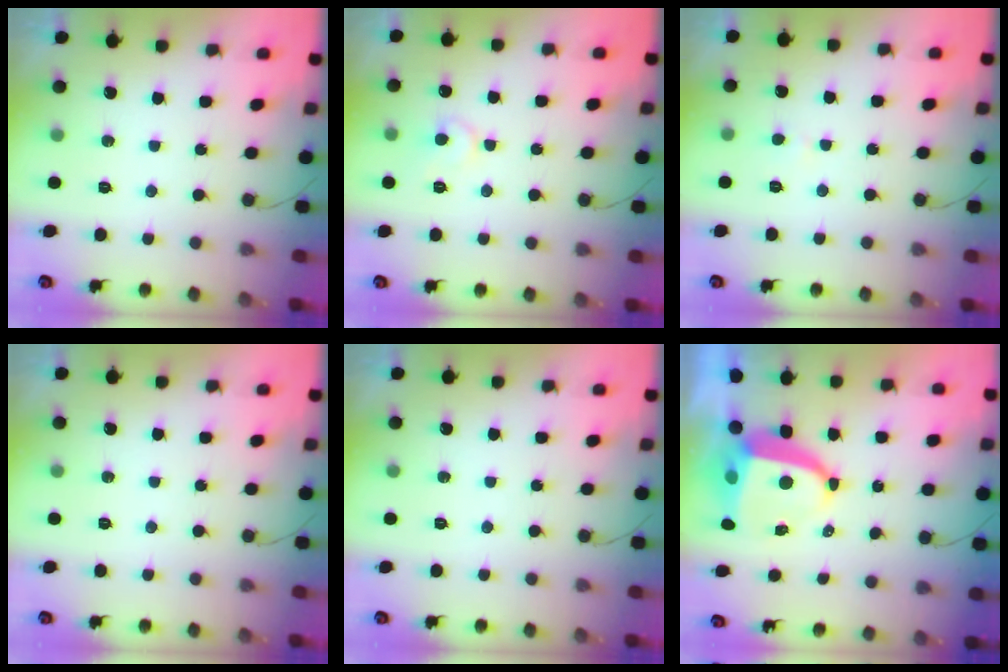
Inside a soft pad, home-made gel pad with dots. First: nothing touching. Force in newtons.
{"total": 6.2, "press": 6.2, "slide": 0.6}
{"total": 2.2, "press": 2.2, "slide": 0.2}
{"total": 0.0}
{"total": 0.0}
{"total": 8.8, "press": 8.8, "slide": 1.0}